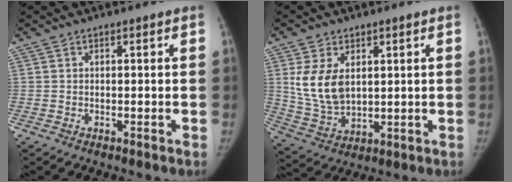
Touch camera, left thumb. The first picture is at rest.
{"total": 10.2, "force": [2.7, 6.6, 7.4], "torque": [-0.127, -0.015, 0.070]}